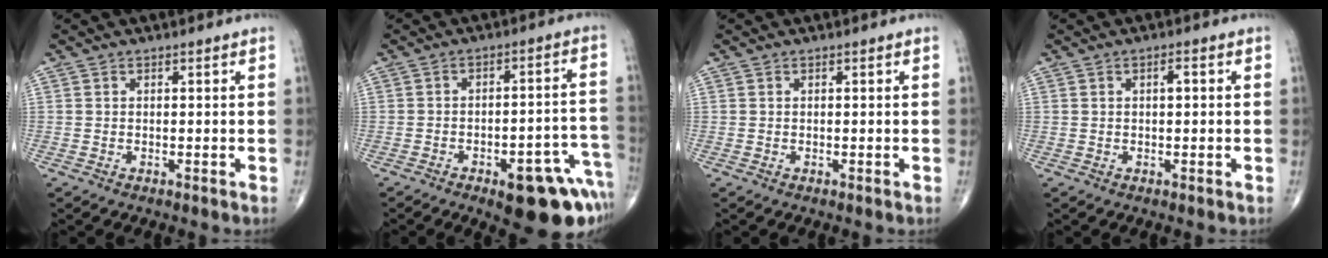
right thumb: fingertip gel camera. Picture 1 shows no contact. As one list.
[{"total": 15.5, "force": [-8.2, 5.8, 11.8], "torque": [-0.082, 0.066, -0.092]}, {"total": 0.0}, {"total": 1.8, "force": [0.3, 0.7, 1.6], "torque": [-0.027, 0.002, 0.004]}]